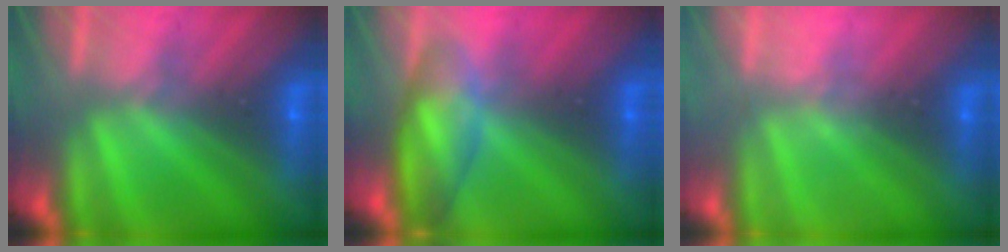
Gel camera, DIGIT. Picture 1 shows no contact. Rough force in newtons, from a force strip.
{"total": 4.6}
{"total": 2.1}